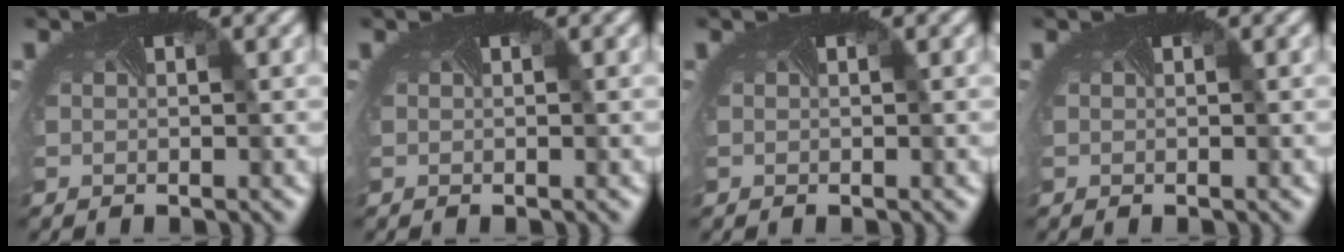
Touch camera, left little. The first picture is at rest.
{"total": 0.0}
{"total": 0.0}
{"total": 0.0}